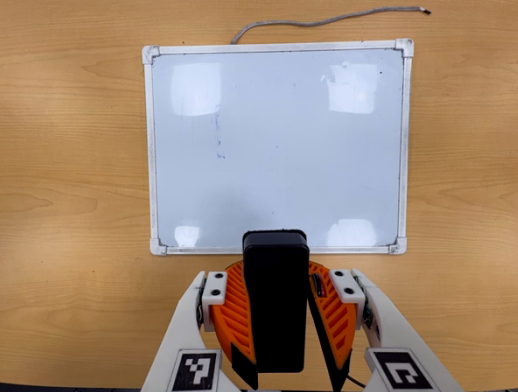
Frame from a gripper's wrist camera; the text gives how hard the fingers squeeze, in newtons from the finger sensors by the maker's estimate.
{"total": 11.4, "left": 10.8, "right": 12.1}